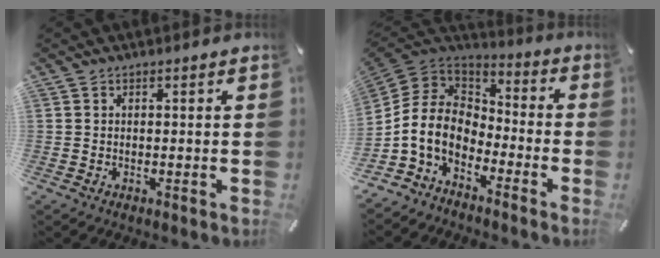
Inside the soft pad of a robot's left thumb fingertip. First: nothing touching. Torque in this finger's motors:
{"motor_torque": [0.83, 3.00, 1.39, 1.39, 0.22]}